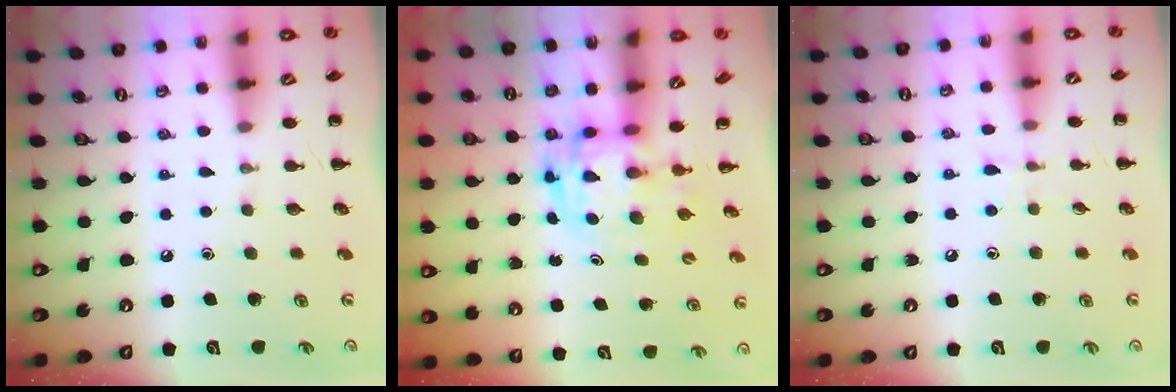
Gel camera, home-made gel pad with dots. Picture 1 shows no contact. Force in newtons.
{"total": 2.8, "press": 2.7, "slide": 0.5}
{"total": 4.5, "press": 4.1, "slide": 1.8}